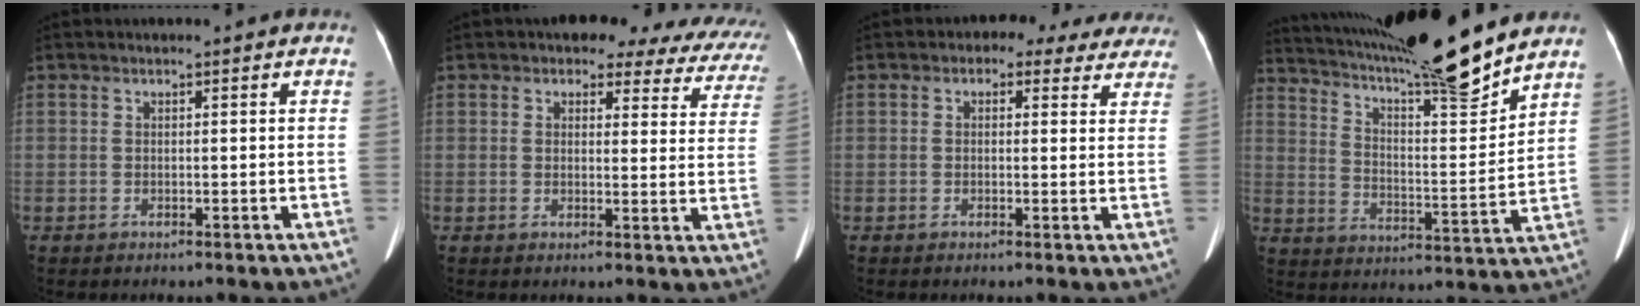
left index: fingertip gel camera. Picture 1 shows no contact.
{"total": 14.4, "force": [11.5, 6.1, 6.3], "torque": [-0.048, 0.009, 0.102]}
{"total": 8.8, "force": [6.8, 4.7, 2.9], "torque": [-0.007, 0.024, 0.058]}
{"total": 18.5, "force": [16.4, -0.4, 8.6], "torque": [-0.152, -0.021, 0.257]}